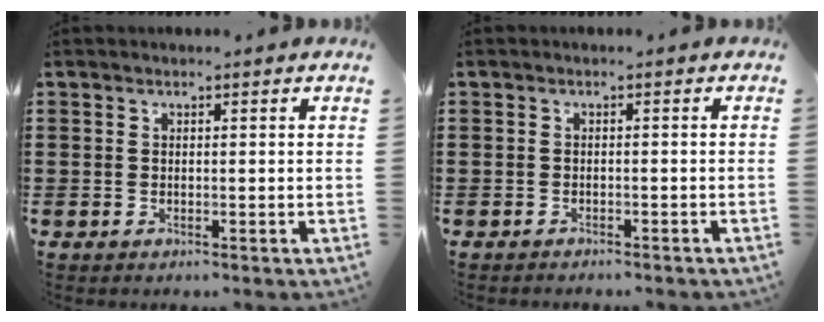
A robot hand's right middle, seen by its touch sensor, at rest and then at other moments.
{"total": 0.7, "force": [-0.7, 0.0, 0.0], "torque": [-0.003, -0.002, -0.015]}